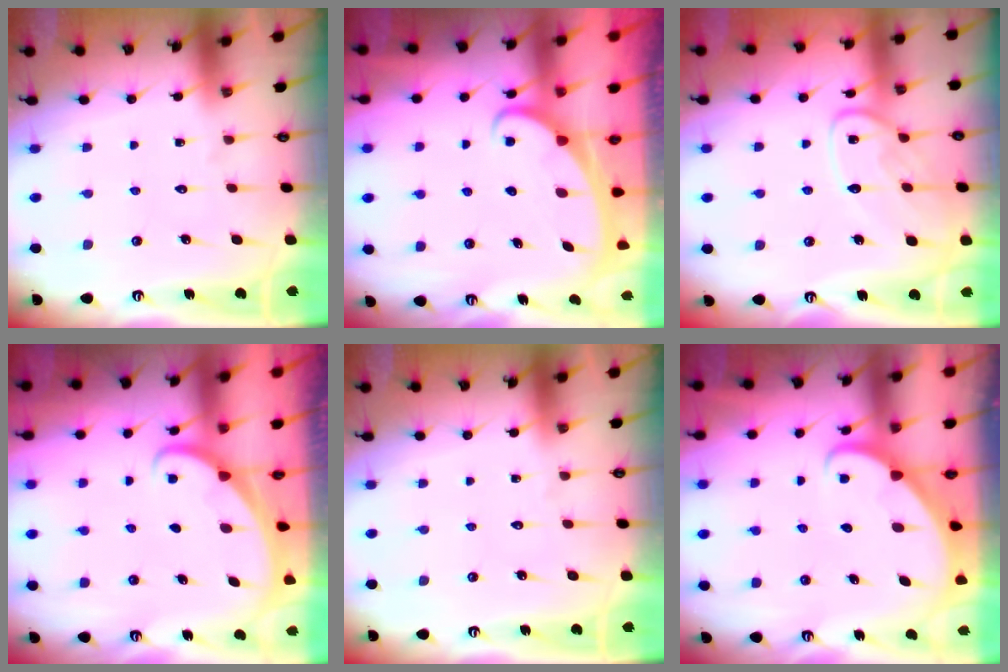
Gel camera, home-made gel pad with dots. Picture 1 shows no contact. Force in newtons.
{"total": 2.4, "press": 2.4, "slide": 0.4}
{"total": 12.2, "press": 12.2, "slide": 1.0}
{"total": 1.6, "press": 1.6, "slide": 0.1}
{"total": 0.0}
{"total": 2.6, "press": 2.6, "slide": 0.4}